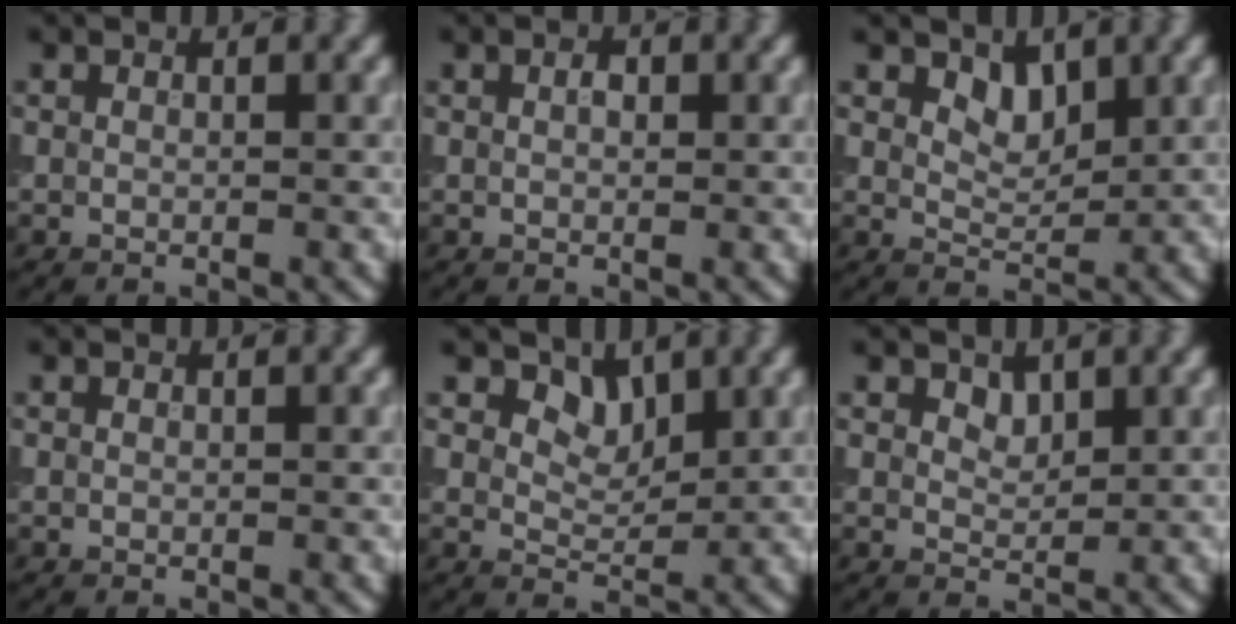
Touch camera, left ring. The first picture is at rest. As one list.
[{"total": 1.1, "force": [0.3, 0.6, 0.8], "torque": [-0.014, 0.002, 0.005]}, {"total": 2.2, "force": [1.5, 1.2, 1.2], "torque": [-0.020, -0.008, 0.023]}, {"total": 0.0}, {"total": 2.7, "force": [1.9, 1.6, 1.2], "torque": [-0.024, -0.020, 0.035]}, {"total": 1.3, "force": [0.9, 0.7, 0.6], "torque": [-0.010, -0.004, 0.017]}]